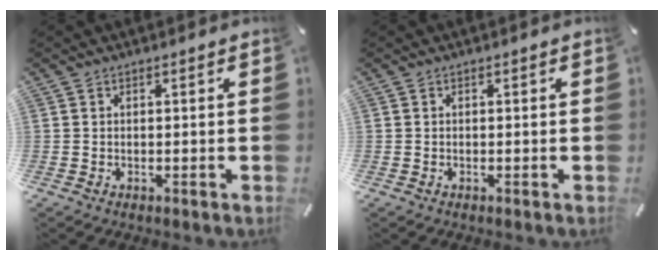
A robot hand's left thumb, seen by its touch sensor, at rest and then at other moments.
{"total": 0.0}